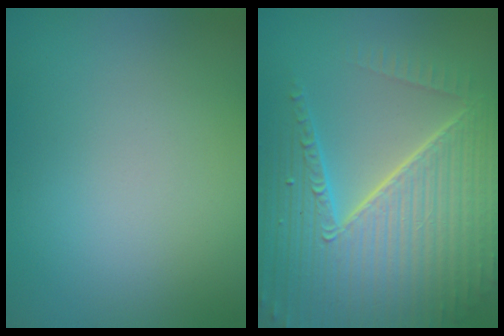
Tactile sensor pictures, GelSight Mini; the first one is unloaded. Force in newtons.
{"total": 10.0, "press": 6.4, "slide": 7.8}